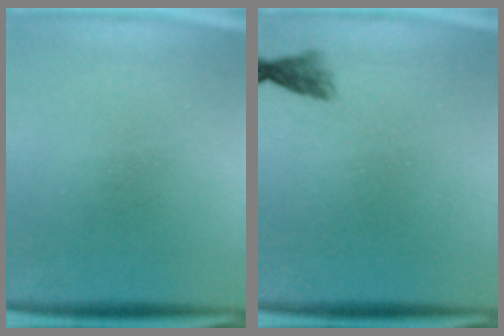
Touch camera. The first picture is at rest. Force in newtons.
{"total": 1.5}